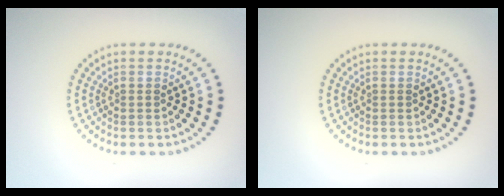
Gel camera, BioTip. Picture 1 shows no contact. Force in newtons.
{"total": 0.0}